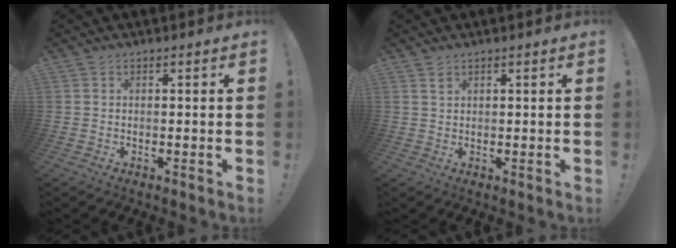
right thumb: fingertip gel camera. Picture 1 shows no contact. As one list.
[{"total": 1.4, "force": [1.0, 0.8, 0.6], "torque": [0.005, -0.007, 0.015]}]